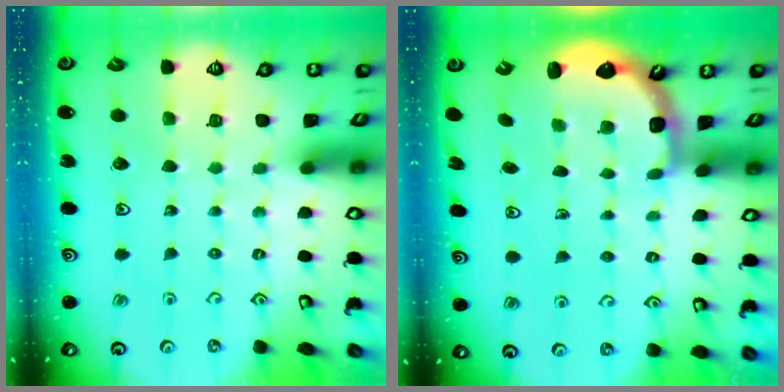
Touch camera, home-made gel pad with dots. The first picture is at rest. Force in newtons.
{"total": 2.6, "press": 2.2, "slide": 1.3}